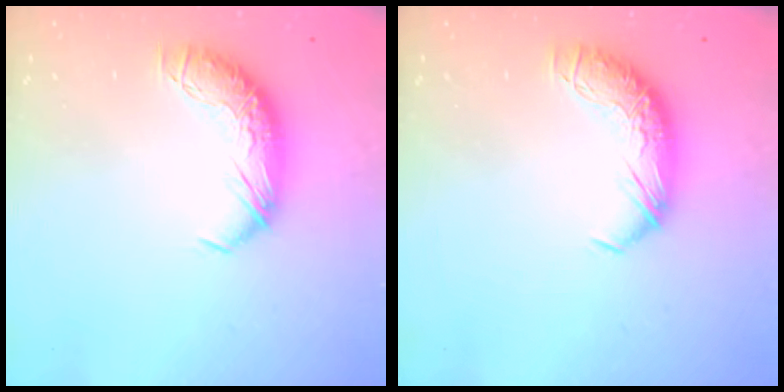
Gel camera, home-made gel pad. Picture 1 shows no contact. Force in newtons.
{"total": 0.0}